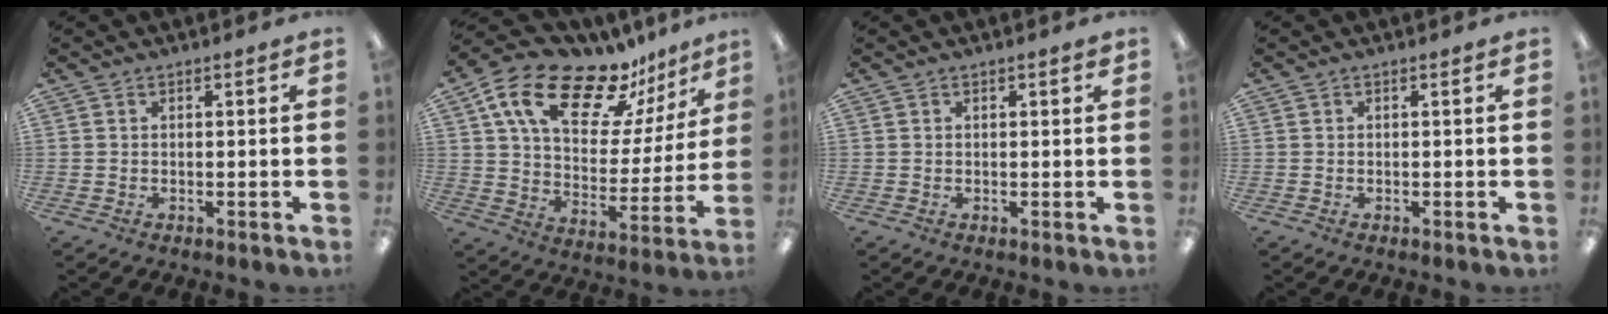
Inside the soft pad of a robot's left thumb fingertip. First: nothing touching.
{"total": 19.6, "force": [13.6, 9.3, 10.5], "torque": [-0.190, -0.078, 0.239]}
{"total": 0.7, "force": [0.5, 0.3, 0.4], "torque": [-0.009, 0.003, 0.008]}
{"total": 0.0}